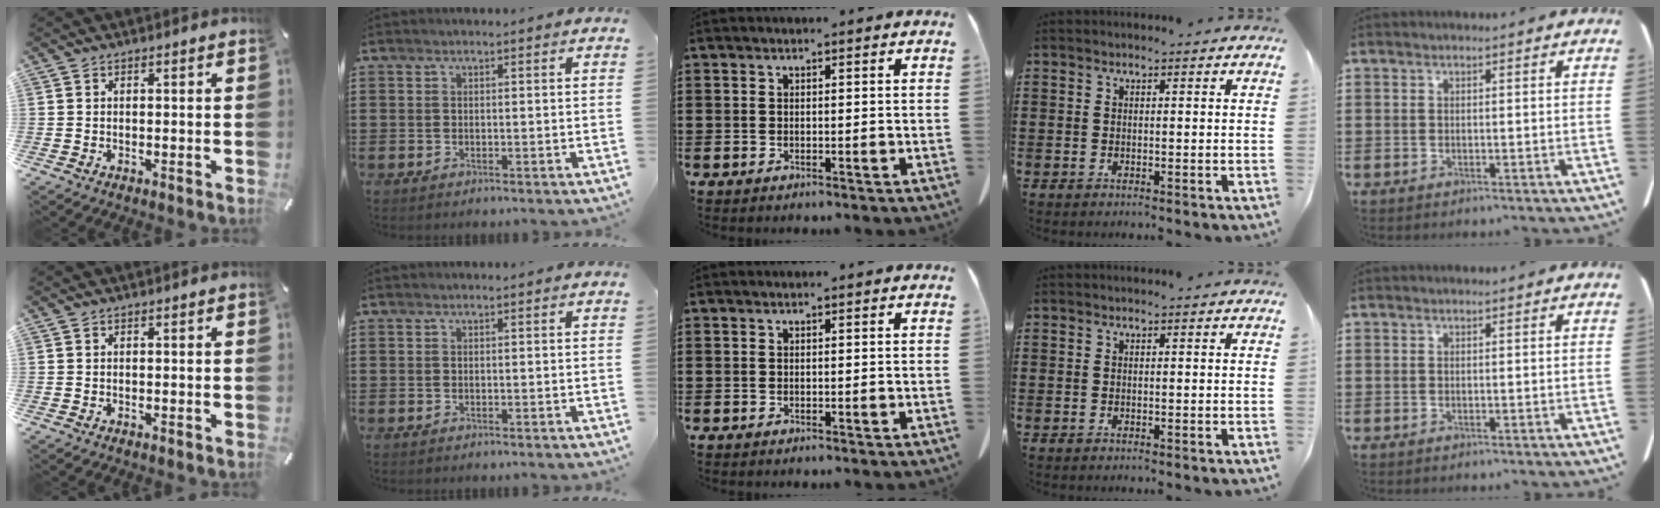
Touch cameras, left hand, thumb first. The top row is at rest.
{}